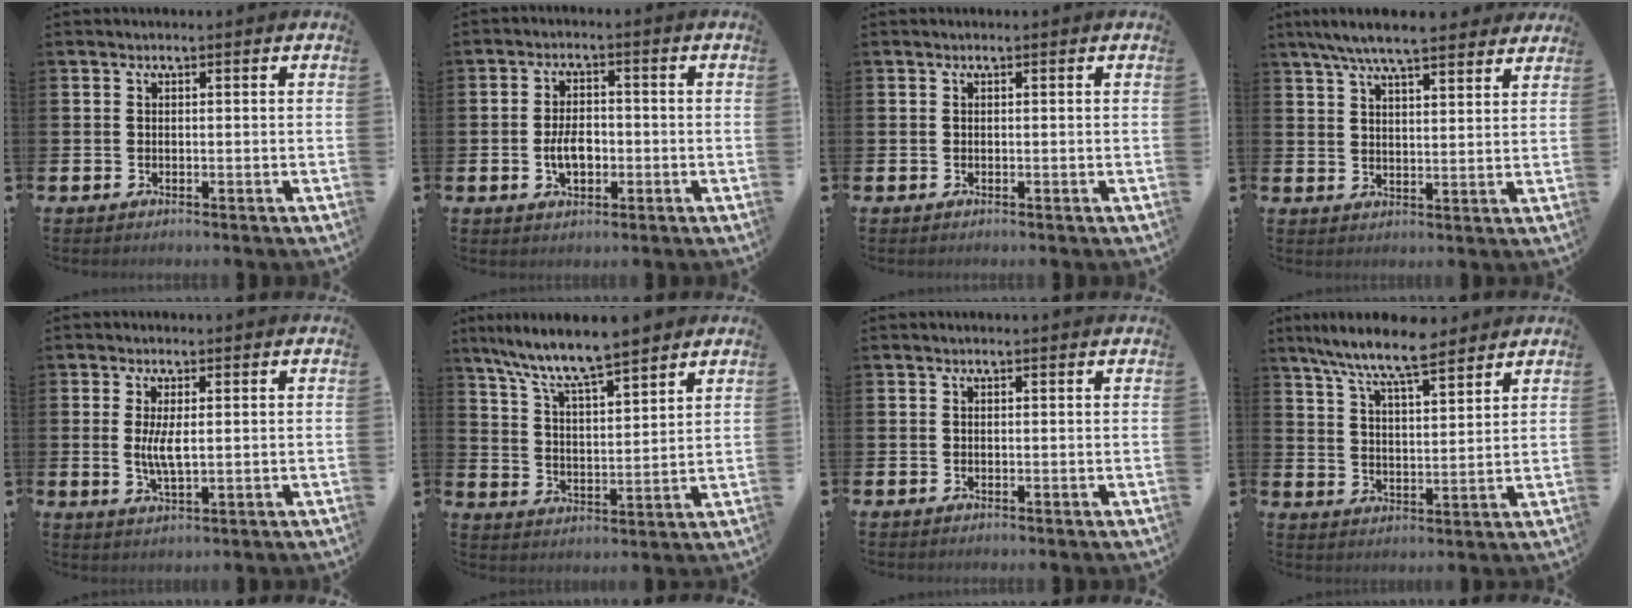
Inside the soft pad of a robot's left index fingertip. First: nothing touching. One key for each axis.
{"total": 4.1, "fx": -0.8, "fy": 2.5, "fz": 3.2, "tx": -0.044, "ty": 0.000, "tz": -0.019}
{"total": 0.0}
{"total": 7.1, "fx": 6.5, "fy": 0.9, "fz": 2.7, "tx": -0.069, "ty": -0.022, "tz": 0.119}
{"total": 3.4, "fx": 0.6, "fy": 1.1, "fz": 3.2, "tx": -0.055, "ty": 0.000, "tz": 0.007}
{"total": 8.5, "fx": 7.8, "fy": 0.6, "fz": 3.2, "tx": -0.096, "ty": -0.049, "tz": 0.139}
{"total": 0.0}
{"total": 8.8, "fx": 7.9, "fy": 1.1, "fz": 3.6, "tx": -0.086, "ty": -0.039, "tz": 0.139}